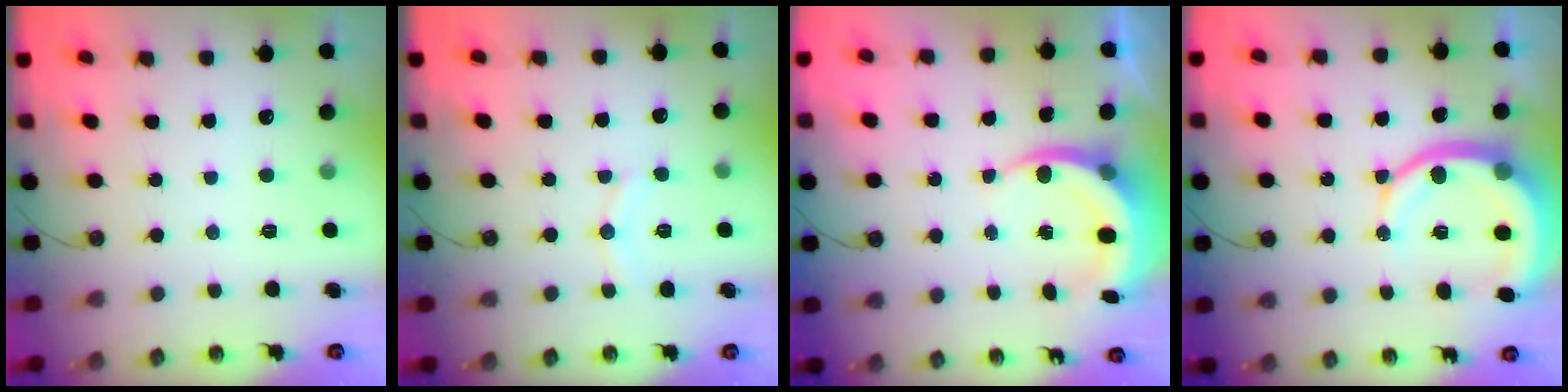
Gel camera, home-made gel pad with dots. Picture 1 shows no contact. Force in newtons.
{"total": 7.0, "press": 7.0, "slide": 0.2}
{"total": 6.3, "press": 6.2, "slide": 0.6}
{"total": 11.0, "press": 11.0, "slide": 1.0}